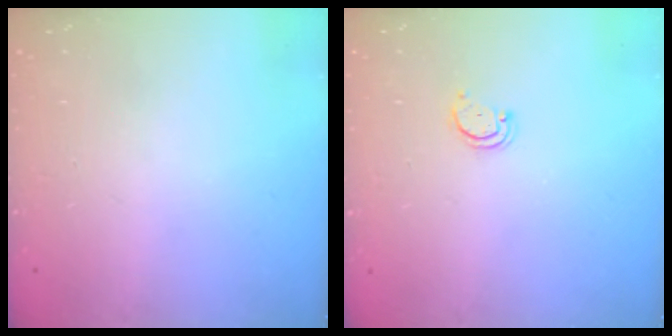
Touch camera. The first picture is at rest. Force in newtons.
{"total": 2.2, "press": 2.1, "slide": 0.4}